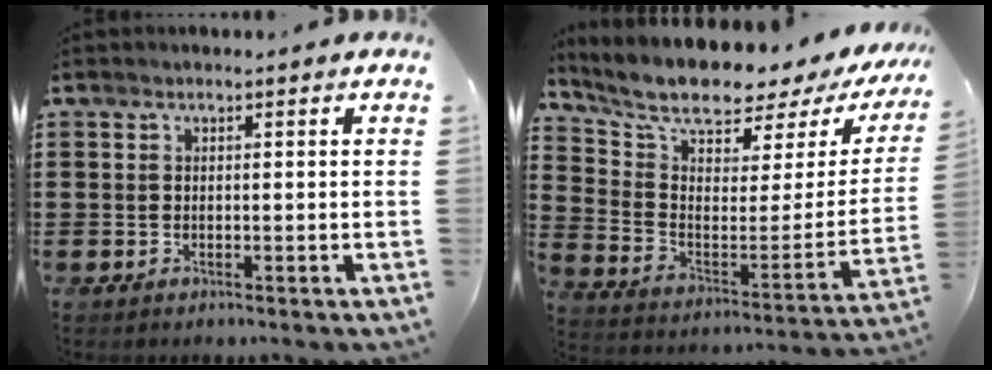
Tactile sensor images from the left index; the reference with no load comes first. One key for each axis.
{"total": 7.1, "fx": 6.3, "fy": 1.6, "fz": 2.8, "tx": -0.074, "ty": -0.064, "tz": 0.102}